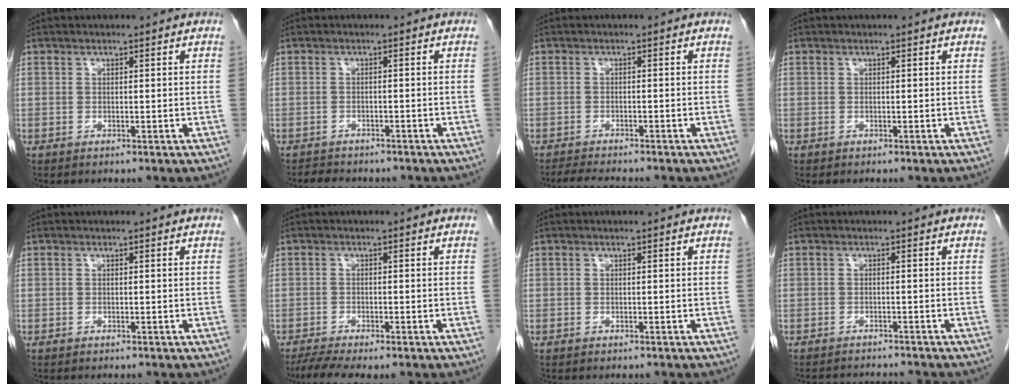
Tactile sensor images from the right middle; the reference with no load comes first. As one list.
[{"total": 4.7, "force": [-4.1, 1.8, 1.4], "torque": [-0.028, -0.004, -0.055]}, {"total": 4.7, "force": [-4.4, 0.5, 1.8], "torque": [-0.030, -0.013, -0.069]}, {"total": 0.0}, {"total": 2.9, "force": [-2.6, 0.7, 1.2], "torque": [-0.019, -0.005, -0.029]}, {"total": 6.0, "force": [-5.0, 0.7, 3.2], "torque": [-0.051, -0.010, -0.082]}, {"total": 2.5, "force": [-2.3, 0.7, 0.9], "torque": [-0.018, -0.005, -0.025]}, {"total": 7.0, "force": [-6.9, 0.4, 1.4], "torque": [-0.015, 0.000, -0.094]}]